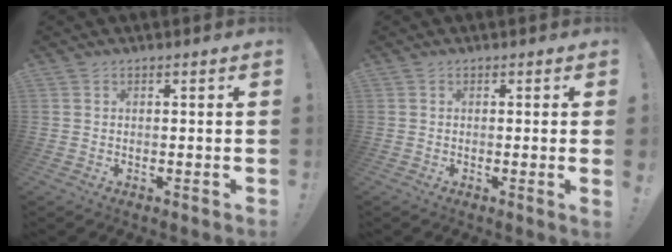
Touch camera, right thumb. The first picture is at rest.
{"total": 1.7, "force": [0.0, -0.6, 1.6], "torque": [-0.019, -0.007, -0.004]}